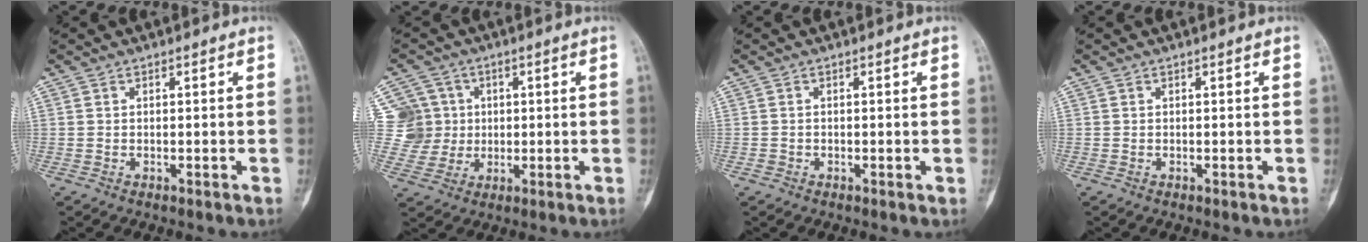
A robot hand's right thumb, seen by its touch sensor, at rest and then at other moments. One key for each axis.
{"total": 9.2, "fx": 1.7, "fy": 8.9, "fz": 1.4, "tx": 0.006, "ty": 0.011, "tz": 0.033}
{"total": 0.5, "fx": -0.2, "fy": 0.5, "fz": 0.1, "tx": 0.003, "ty": 0.002, "tz": -0.003}
{"total": 0.0}